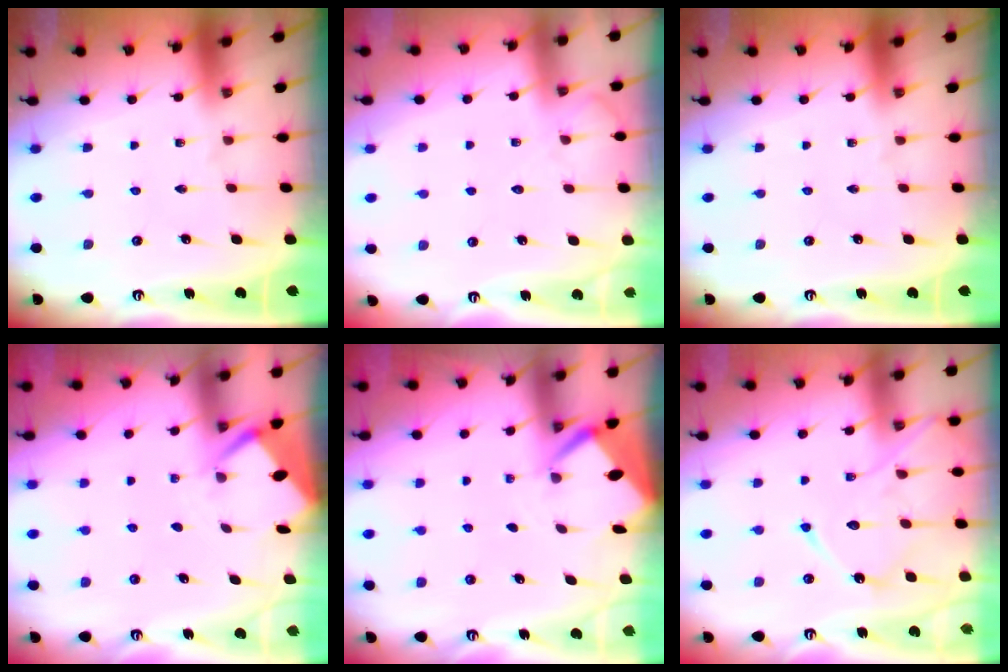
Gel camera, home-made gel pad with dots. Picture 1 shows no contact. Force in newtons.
{"total": 5.5, "press": 5.5, "slide": 0.6}
{"total": 0.0}
{"total": 2.6, "press": 2.6, "slide": 0.4}
{"total": 2.6, "press": 2.6, "slide": 0.3}
{"total": 13.2, "press": 13.1, "slide": 1.0}